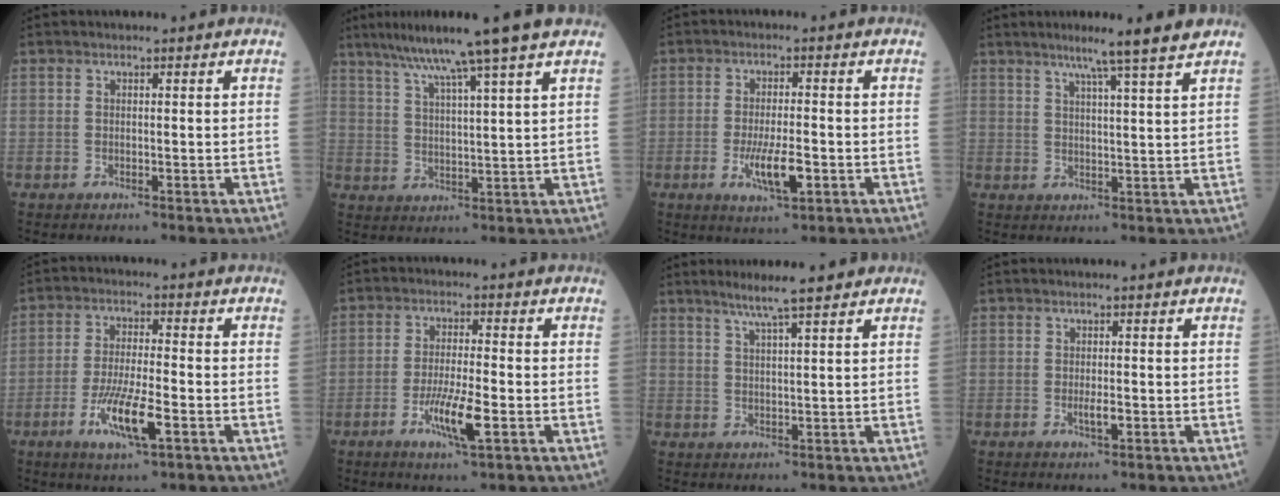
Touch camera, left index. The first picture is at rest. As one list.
[{"total": 11.3, "force": [8.4, -1.7, 7.3], "torque": [-0.123, 0.014, 0.128]}, {"total": 5.9, "force": [-2.0, 1.2, 5.4], "torque": [-0.102, -0.007, -0.036]}, {"total": 7.7, "force": [5.8, -1.4, 4.9], "torque": [-0.072, 0.002, 0.077]}, {"total": 8.4, "force": [-3.6, 1.2, 7.5], "torque": [-0.146, -0.011, -0.067]}, {"total": 6.6, "force": [-2.7, 0.6, 6.0], "torque": [-0.114, -0.008, -0.052]}, {"total": 6.3, "force": [4.8, -0.1, 4.1], "torque": [-0.070, 0.010, 0.081]}, {"total": 1.6, "force": [-0.5, 0.3, 1.5], "torque": [-0.026, -0.001, -0.011]}]